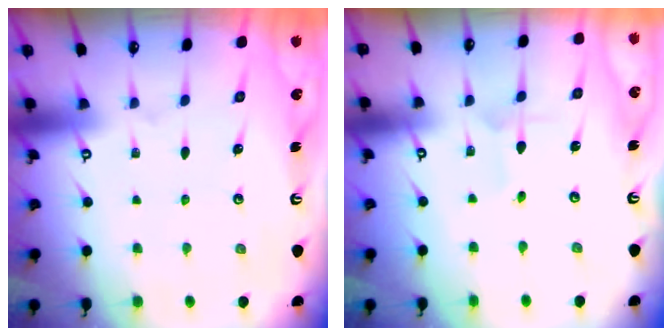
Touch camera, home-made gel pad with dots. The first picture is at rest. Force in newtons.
{"total": 1.6, "press": 1.6, "slide": 0.2}